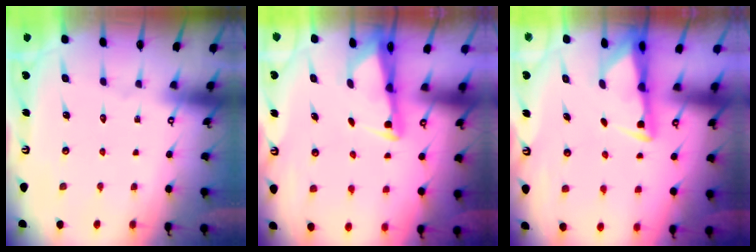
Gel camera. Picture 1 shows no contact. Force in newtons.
{"total": 2.7, "press": 2.6, "slide": 0.5}
{"total": 3.2, "press": 3.1, "slide": 0.5}